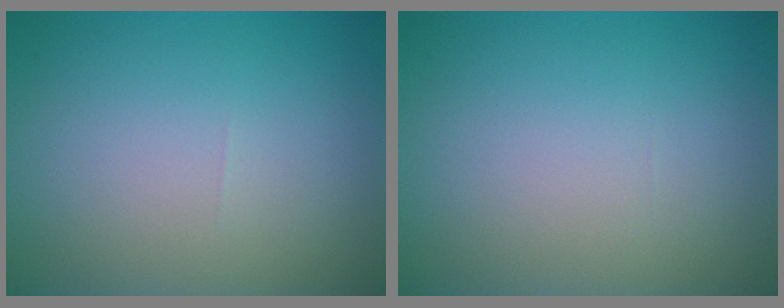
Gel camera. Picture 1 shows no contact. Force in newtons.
{"total": 0.0}